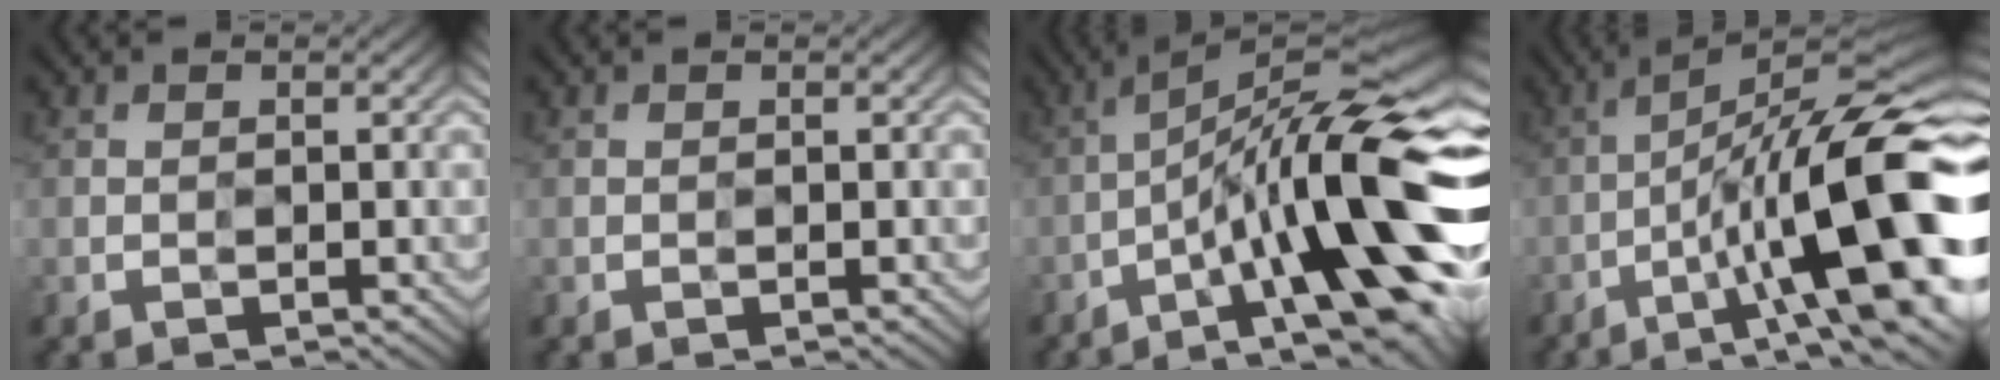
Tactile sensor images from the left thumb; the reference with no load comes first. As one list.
[{"total": 0.0}, {"total": 18.1, "force": [-5.8, 4.8, 16.5], "torque": [-0.248, 0.007, -0.091]}, {"total": 16.6, "force": [-5.2, 4.8, 15.0], "torque": [-0.232, 0.011, -0.078]}]